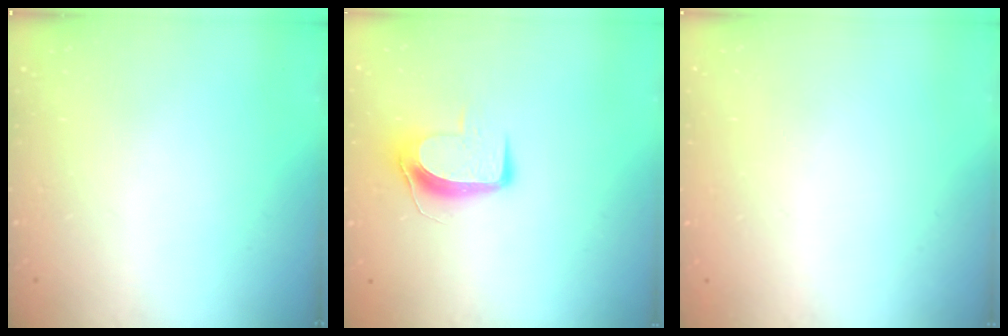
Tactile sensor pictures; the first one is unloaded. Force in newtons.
{"total": 9.3, "press": 9.2, "slide": 0.9}
{"total": 0.0}